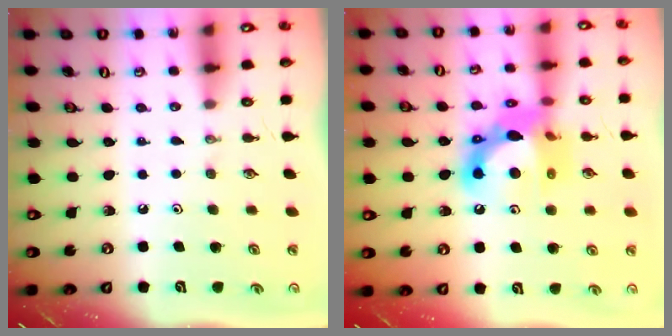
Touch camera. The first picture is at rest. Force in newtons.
{"total": 16.0, "press": 15.9, "slide": 1.2}